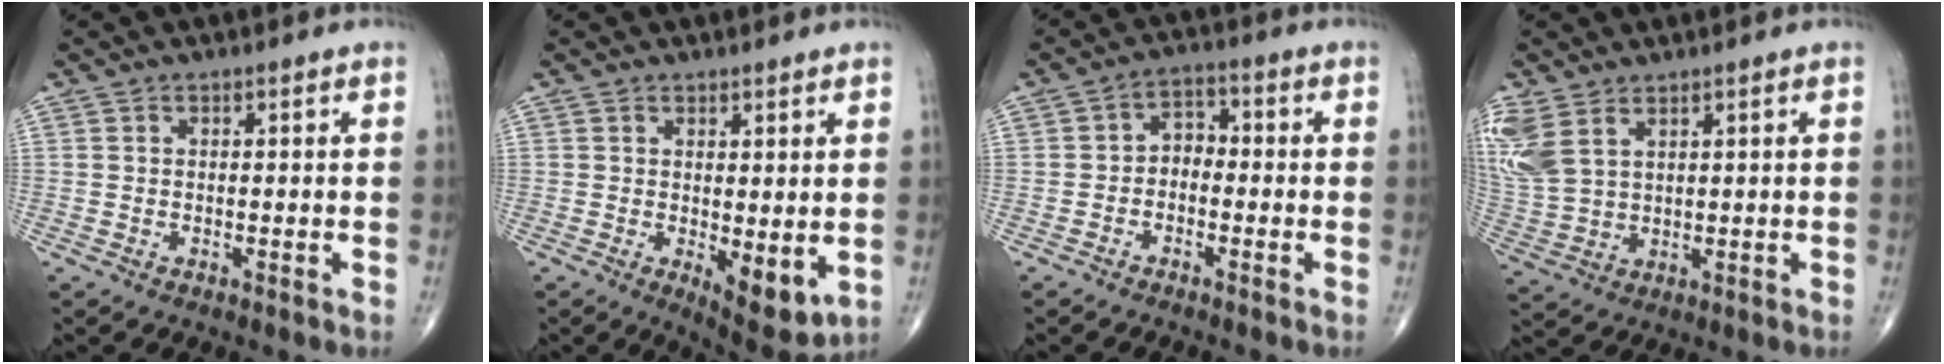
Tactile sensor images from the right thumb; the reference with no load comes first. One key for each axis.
{"total": 7.1, "fx": -0.6, "fy": 2.9, "fz": 6.5, "tx": -0.080, "ty": -0.021, "tz": 0.001}
{"total": 3.9, "fx": -1.1, "fy": 2.8, "fz": 2.4, "tx": -0.019, "ty": 0.026, "tz": -0.034}
{"total": 9.5, "fx": 4.9, "fy": 5.3, "fz": 6.2, "tx": -0.157, "ty": -0.008, "tz": 0.114}